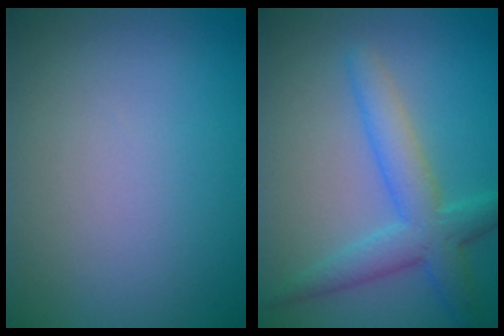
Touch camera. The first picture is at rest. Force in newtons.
{"total": 4.6, "press": 4.6, "slide": 0.2}